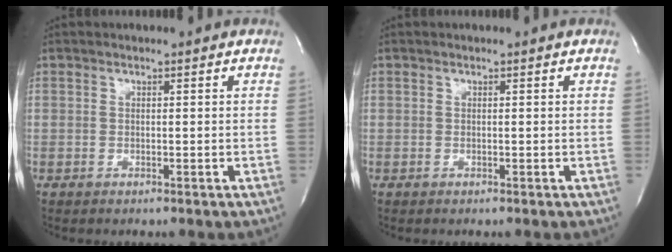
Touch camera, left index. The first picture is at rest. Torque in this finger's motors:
{"motor_torque": [0.00, 0.00, 0.00, 0.00]}